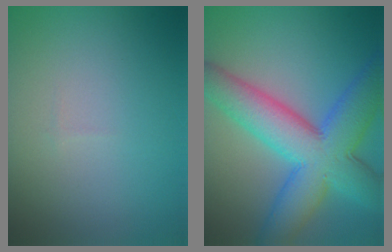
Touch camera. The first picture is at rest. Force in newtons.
{"total": 9.9, "press": 9.9, "slide": 0.1}